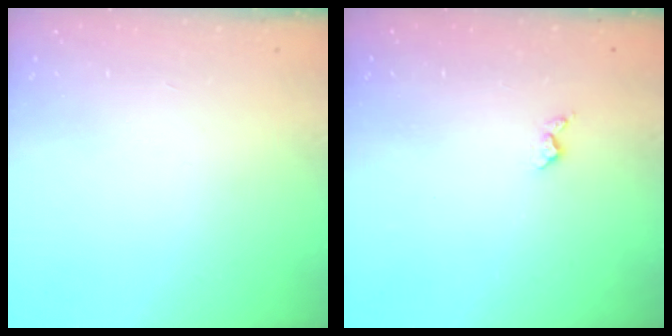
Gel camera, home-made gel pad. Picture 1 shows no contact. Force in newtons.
{"total": 4.0, "press": 3.9, "slide": 0.6}